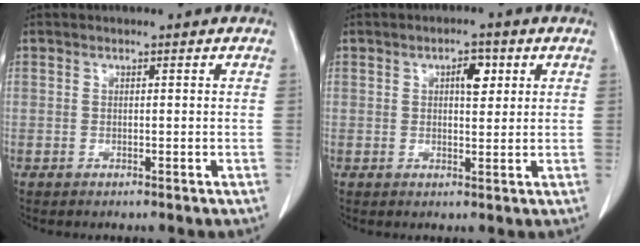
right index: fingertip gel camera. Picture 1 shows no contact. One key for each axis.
{"total": 3.5, "fx": 1.3, "fy": 1.5, "fz": 2.9, "tx": -0.045, "ty": 0.004, "tz": 0.018}